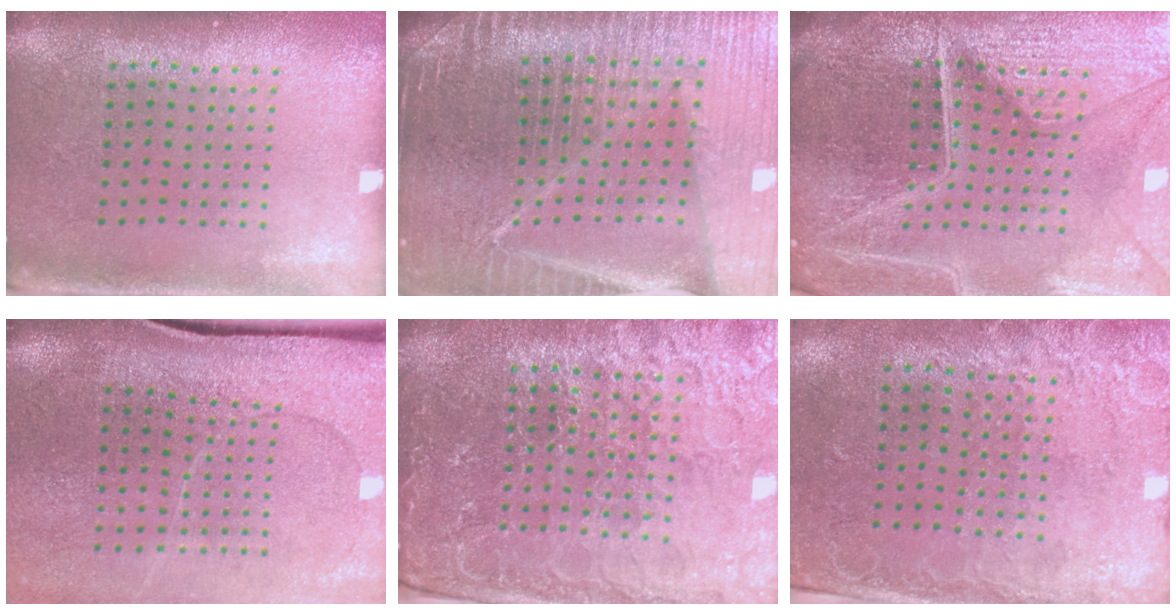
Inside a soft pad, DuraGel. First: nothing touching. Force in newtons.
{"total": 6.3, "press": 5.5, "slide": 3.1}
{"total": 6.7, "press": 5.9, "slide": 3.2}
{"total": 3.9, "press": 3.2, "slide": 2.3}
{"total": 4.9, "press": 4.6, "slide": 1.7}
{"total": 2.6, "press": 2.0, "slide": 1.7}